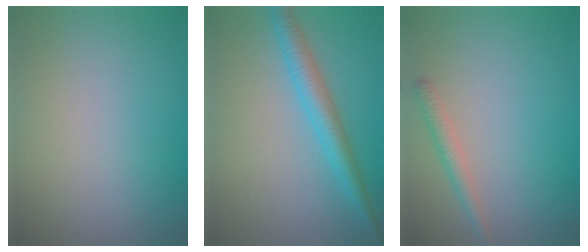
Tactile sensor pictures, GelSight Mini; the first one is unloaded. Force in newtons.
{"total": 3.3, "press": 3.3, "slide": 0.1}
{"total": 1.7, "press": 1.7, "slide": 0.1}